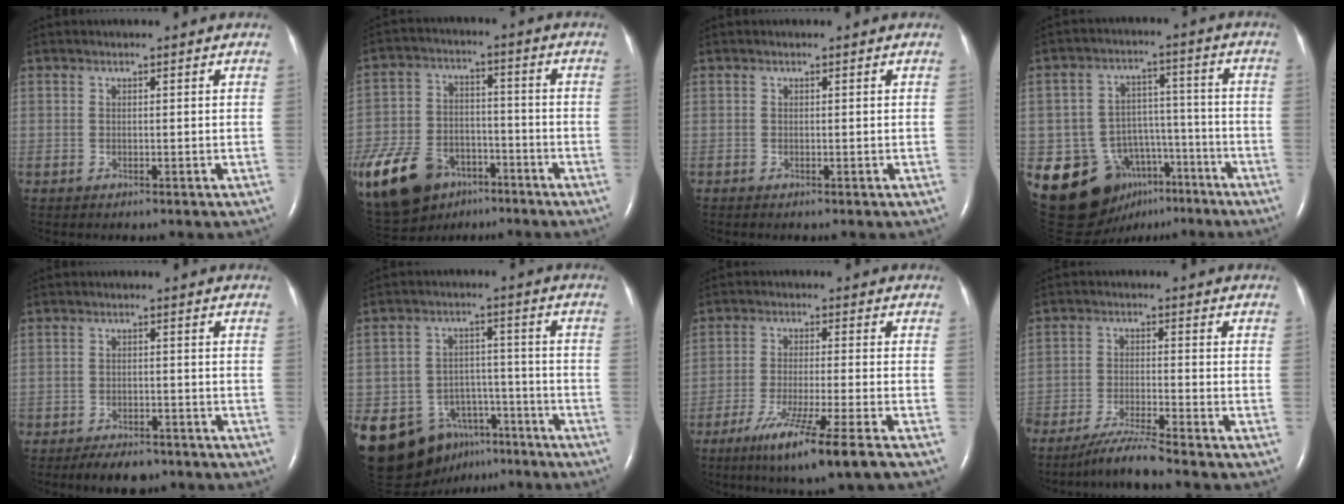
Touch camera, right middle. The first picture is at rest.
{"total": 25.5, "force": [-14.7, 16.1, 13.2], "torque": [-0.370, -0.017, -0.246]}
{"total": 0.0}
{"total": 14.7, "force": [-8.5, 11.2, 4.3], "torque": [-0.069, 0.070, -0.115]}
{"total": 4.8, "force": [-3.9, 2.1, 2.0], "torque": [-0.034, -0.001, -0.057]}
{"total": 16.6, "force": [-10.1, 11.3, 6.6], "torque": [-0.133, 0.030, -0.143]}
{"total": 10.5, "force": [-6.7, -1.2, 8.0], "torque": [-0.144, -0.034, -0.113]}
{"total": 5.6, "force": [-4.9, -1.4, 2.3], "torque": [-0.047, -0.026, -0.095]}